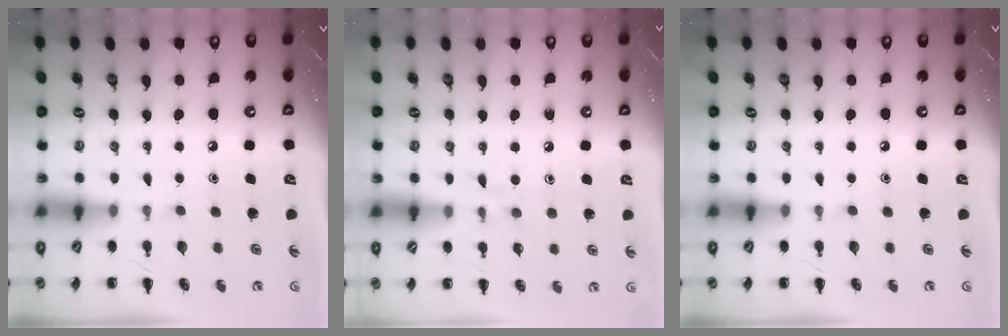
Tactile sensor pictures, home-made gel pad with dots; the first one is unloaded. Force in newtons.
{"total": 4.3, "press": 3.8, "slide": 1.9}
{"total": 0.0}